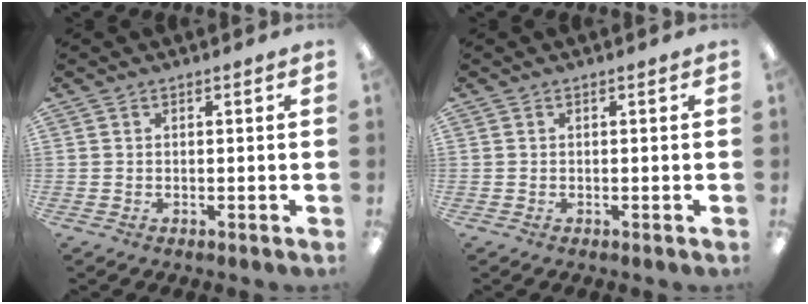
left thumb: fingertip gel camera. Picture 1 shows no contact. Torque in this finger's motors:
{"motor_torque": [0.00, 0.00, 0.00, 0.00, 0.00]}